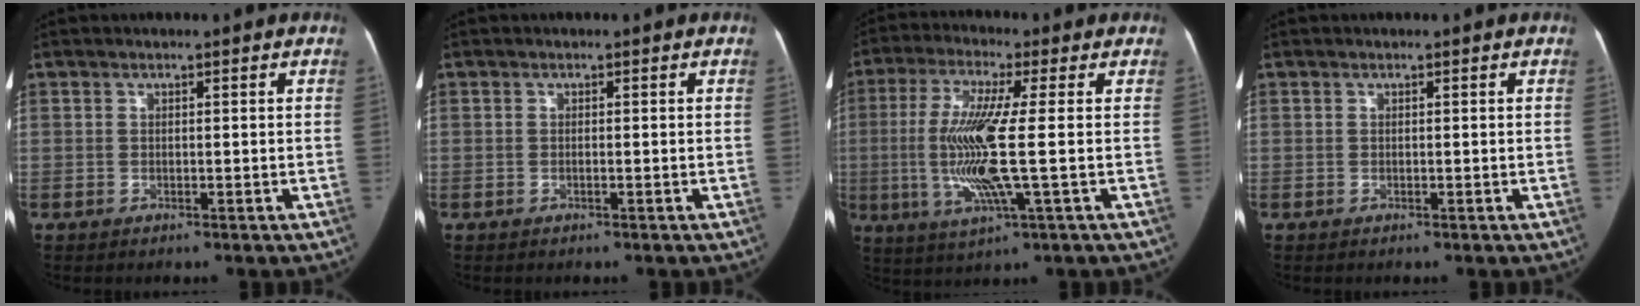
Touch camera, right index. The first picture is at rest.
{"total": 0.5, "force": [-0.2, 0.2, 0.4], "torque": [-0.010, 0.000, -0.004]}
{"total": 12.4, "force": [-1.0, 0.4, 12.4], "torque": [-0.261, -0.007, -0.024]}
{"total": 0.0}